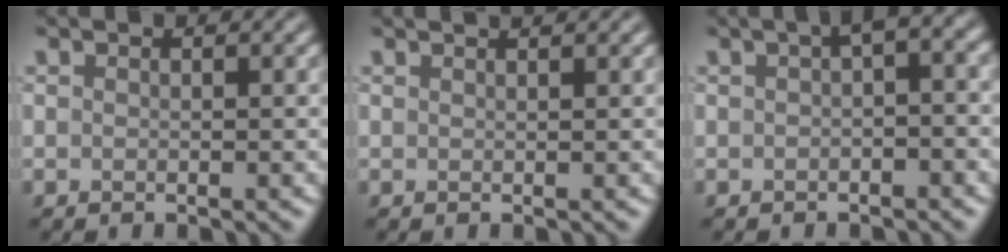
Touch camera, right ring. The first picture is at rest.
{"total": 2.0, "force": [1.5, 0.8, 1.0], "torque": [0.001, 0.004, -0.002]}
{"total": 2.7, "force": [0.3, 0.9, 2.6], "torque": [-0.030, 0.012, 0.000]}